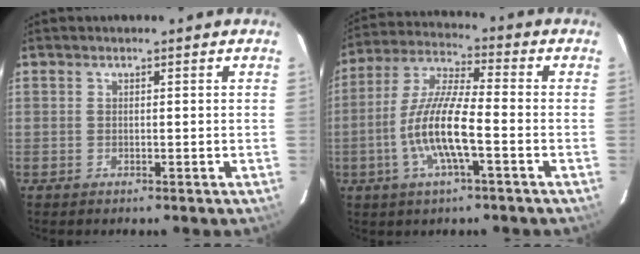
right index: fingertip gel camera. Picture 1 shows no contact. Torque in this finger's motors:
{"motor_torque": [0.90, -0.25, 0.74, 0.21]}